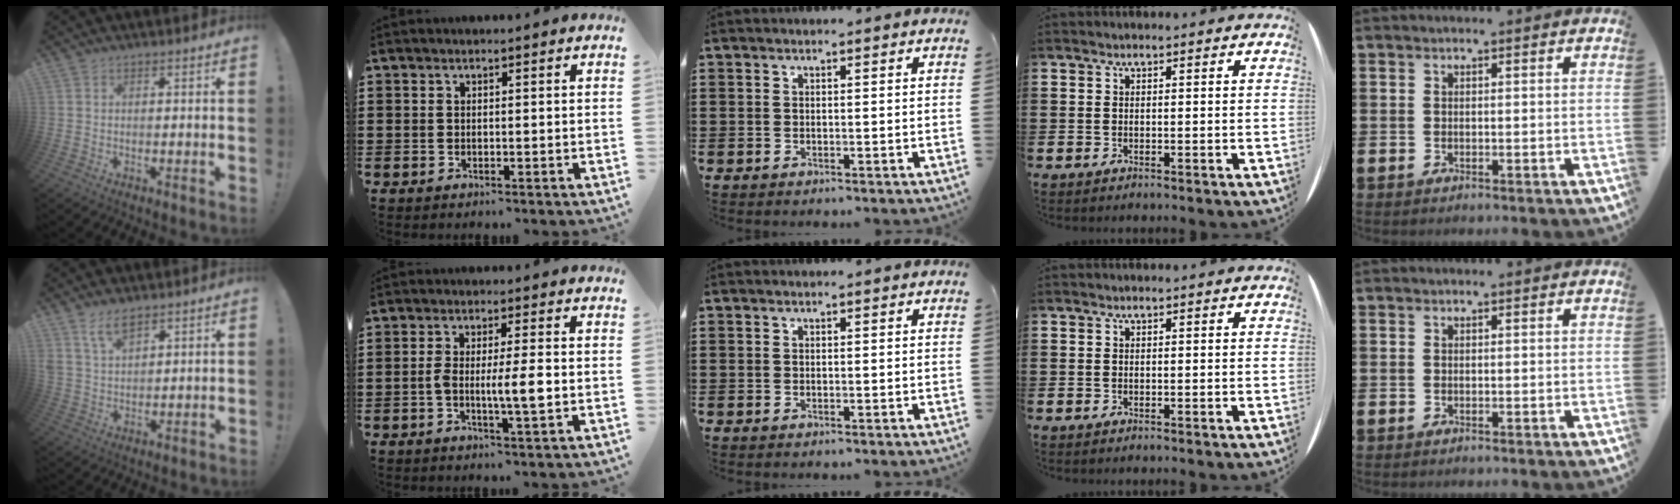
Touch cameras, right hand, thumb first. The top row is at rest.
{"thumb": {"total": 6.5, "force": [4.7, 2.7, 3.6], "torque": [-0.071, -0.016, 0.088]}, "index": {"total": 5.6, "force": [-0.8, 0.6, 5.5], "torque": [-0.105, -0.004, -0.022]}}